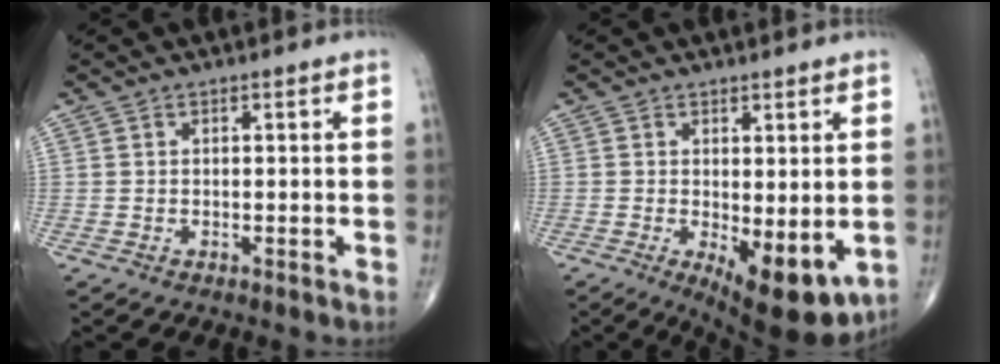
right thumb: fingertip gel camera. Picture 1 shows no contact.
{"total": 10.3, "force": [-2.1, 4.1, 9.2], "torque": [-0.120, -0.024, -0.017]}